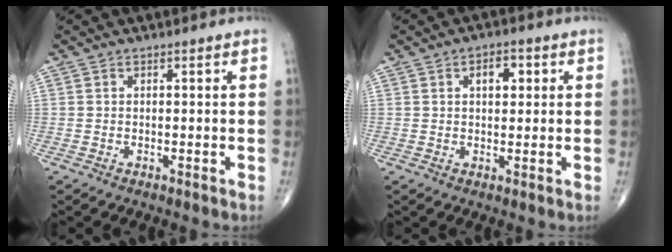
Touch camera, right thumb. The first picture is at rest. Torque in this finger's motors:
{"motor_torque": [0.05, 0.97, 0.48, 0.07, -0.03]}